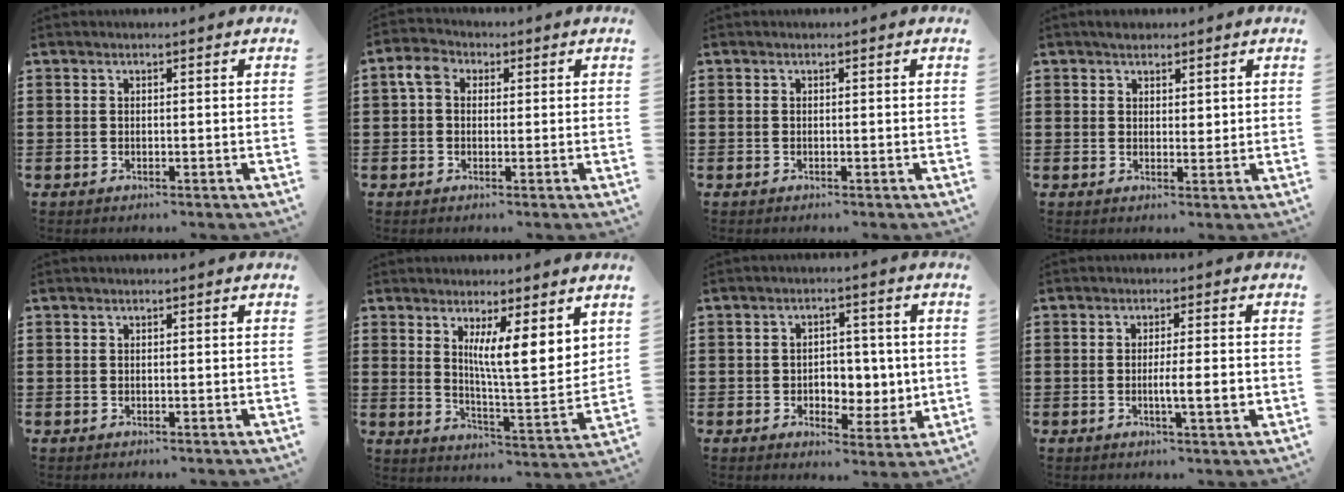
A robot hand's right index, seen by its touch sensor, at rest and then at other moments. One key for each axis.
{"total": 3.6, "fx": 0.8, "fy": 2.7, "fz": 2.3, "tx": -0.052, "ty": 0.009, "tz": 0.012}
{"total": 0.0}
{"total": 2.4, "fx": 1.8, "fy": 1.5, "fz": 0.3, "tx": -0.003, "ty": 0.006, "tz": 0.033}
{"total": 0.0}
{"total": 7.4, "fx": 4.2, "fy": 1.1, "fz": 6.0, "tx": -0.110, "ty": -0.030, "tz": 0.068}
{"total": 4.9, "fx": -0.2, "fy": 4.0, "fz": 2.7, "tx": -0.049, "ty": 0.009, "tz": -0.010}
{"total": 4.3, "fx": -0.8, "fy": 0.4, "fz": 4.2, "tx": -0.071, "ty": -0.004, "tz": -0.015}